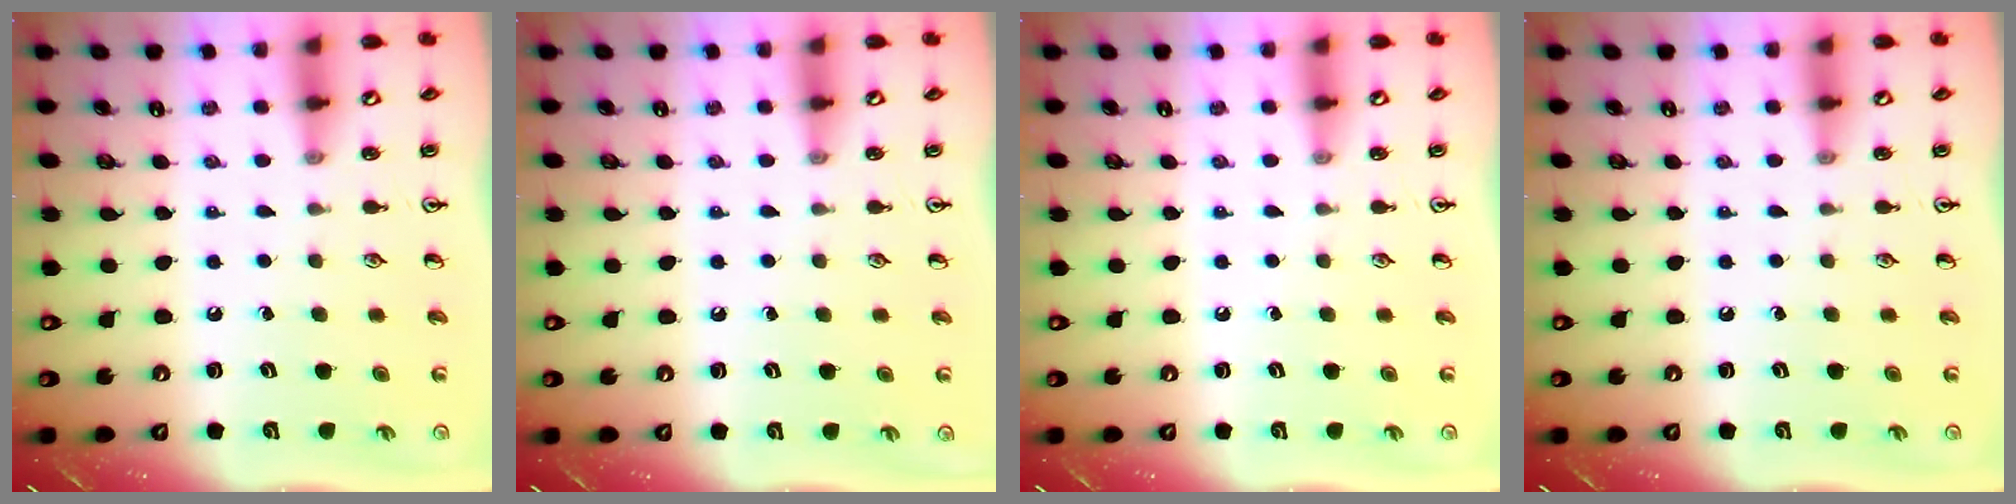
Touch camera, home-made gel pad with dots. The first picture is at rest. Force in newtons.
{"total": 0.0}
{"total": 0.0}
{"total": 0.0}